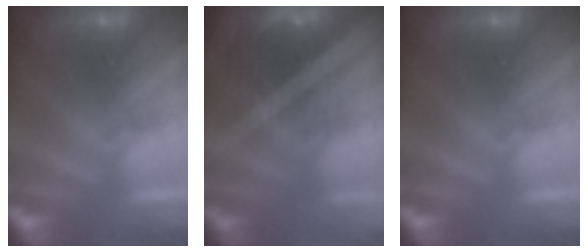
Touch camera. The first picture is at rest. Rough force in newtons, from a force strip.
{"total": 9.8}
{"total": 0.0}